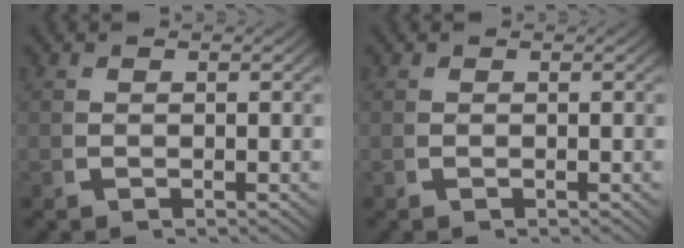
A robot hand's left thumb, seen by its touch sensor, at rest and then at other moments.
{"total": 0.0}